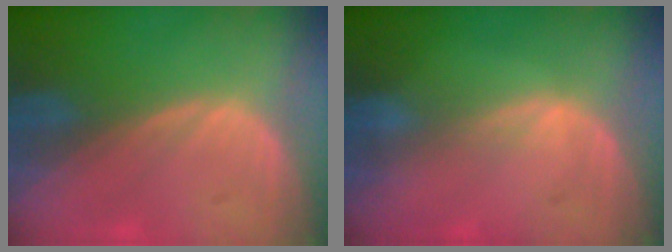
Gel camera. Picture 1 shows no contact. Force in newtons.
{"total": 0.9, "press": 0.8, "slide": 0.2}